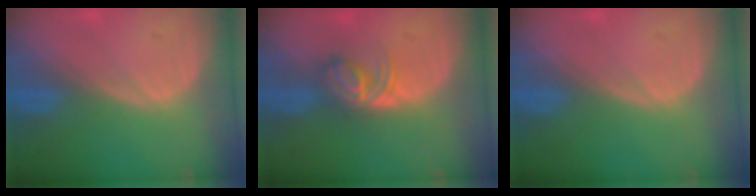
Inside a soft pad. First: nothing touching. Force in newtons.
{"total": 5.7, "press": 4.7, "slide": 3.3}
{"total": 0.0}